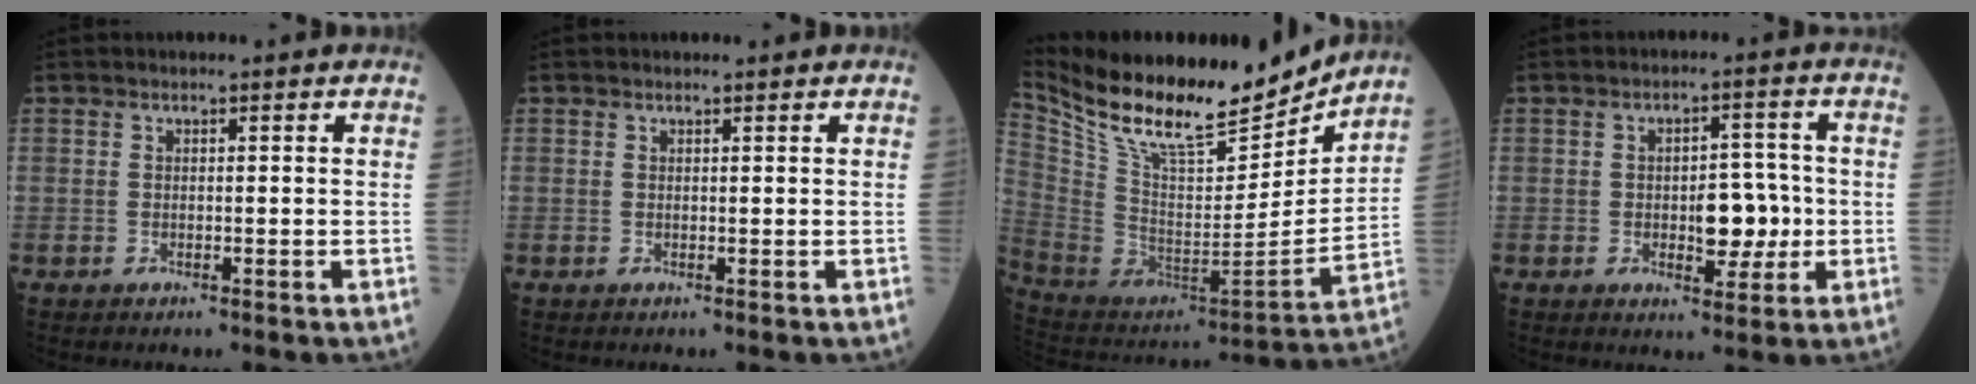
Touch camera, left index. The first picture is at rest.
{"total": 0.6, "force": [0.6, 0.0, 0.2], "torque": [-0.010, 0.000, 0.009]}
{"total": 23.2, "force": [19.8, 4.8, 11.2], "torque": [-0.213, -0.024, 0.336]}
{"total": 5.9, "force": [-0.8, 2.9, 5.0], "torque": [-0.069, 0.006, -0.007]}